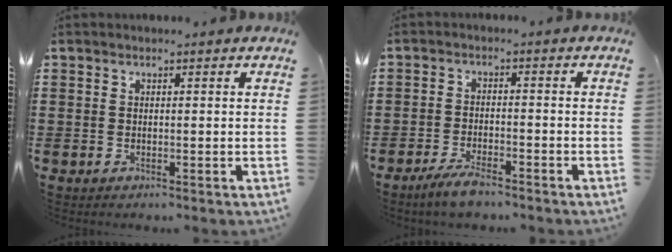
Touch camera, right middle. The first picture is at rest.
{"total": 4.0, "force": [-3.3, 0.8, 2.2], "torque": [-0.048, -0.001, -0.065]}